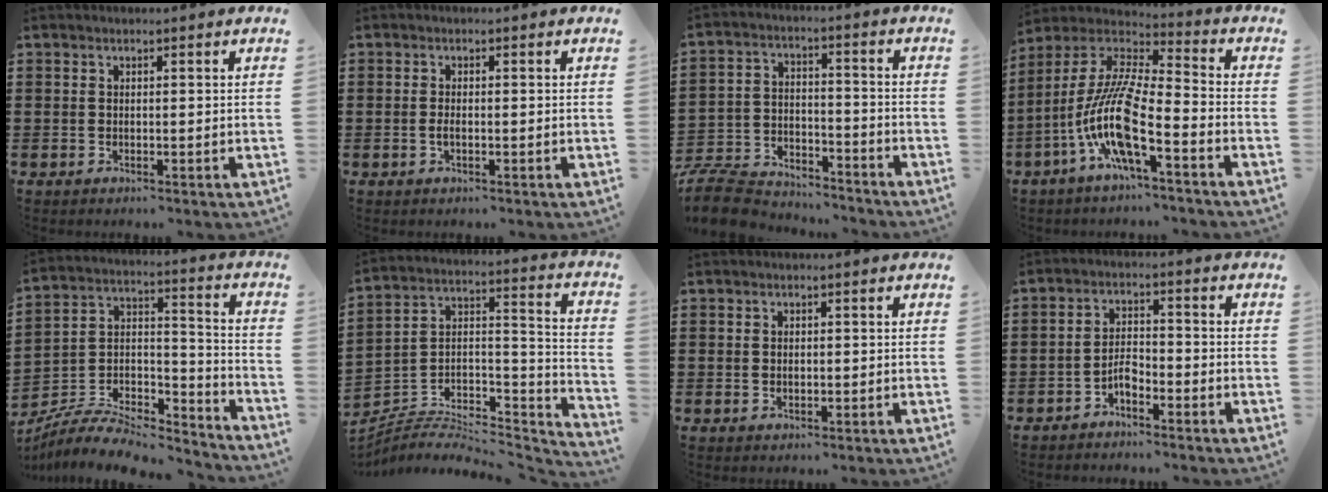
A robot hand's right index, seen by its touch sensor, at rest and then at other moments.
{"total": 1.1, "force": [-0.2, 0.4, 1.0], "torque": [-0.018, 0.000, -0.004]}
{"total": 9.4, "force": [-8.9, 2.3, 1.9], "torque": [-0.054, 0.024, -0.180]}
{"total": 11.7, "force": [-6.0, 1.6, 9.9], "torque": [-0.236, -0.033, -0.130]}
{"total": 6.7, "force": [-5.9, 2.2, 2.3], "torque": [-0.044, 0.003, -0.116]}
{"total": 5.3, "force": [-4.3, 2.5, 1.8], "torque": [-0.042, -0.006, -0.090]}
{"total": 0.7, "force": [0.2, 0.6, 0.4], "torque": [-0.010, 0.003, 0.003]}
{"total": 3.3, "force": [-2.2, 1.3, 2.1], "torque": [-0.047, 0.005, -0.046]}